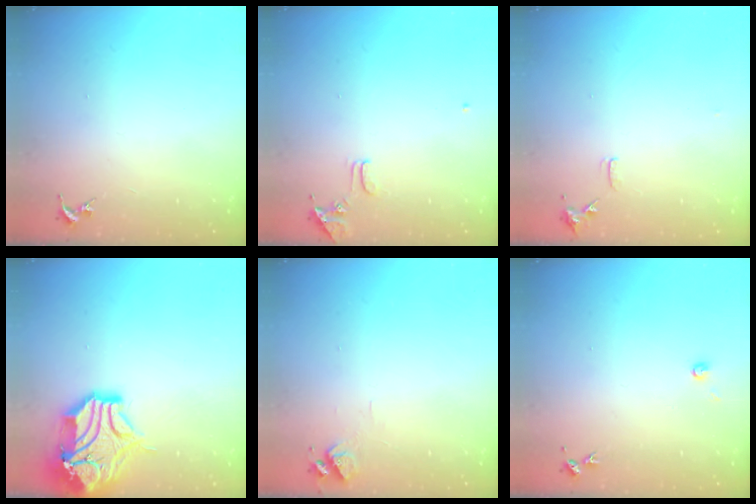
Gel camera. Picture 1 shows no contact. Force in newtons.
{"total": 8.0, "press": 7.9, "slide": 0.7}
{"total": 6.8, "press": 6.7, "slide": 0.9}
{"total": 16.8, "press": 16.6, "slide": 2.4}
{"total": 6.4, "press": 6.4, "slide": 0.8}
{"total": 3.2, "press": 3.2, "slide": 0.3}